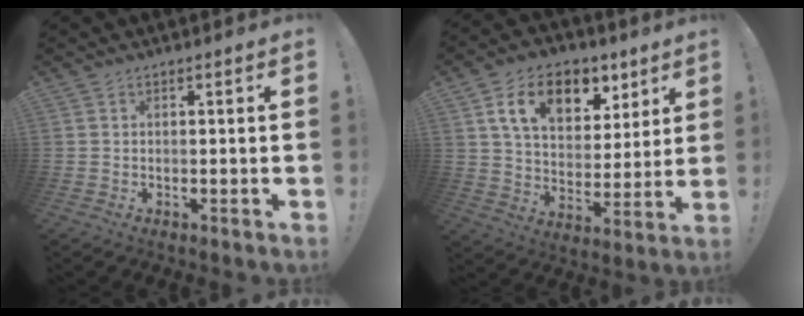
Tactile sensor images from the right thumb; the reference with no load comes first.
{"total": 16.0, "force": [8.0, 10.1, 9.4], "torque": [-0.151, -0.028, 0.144]}